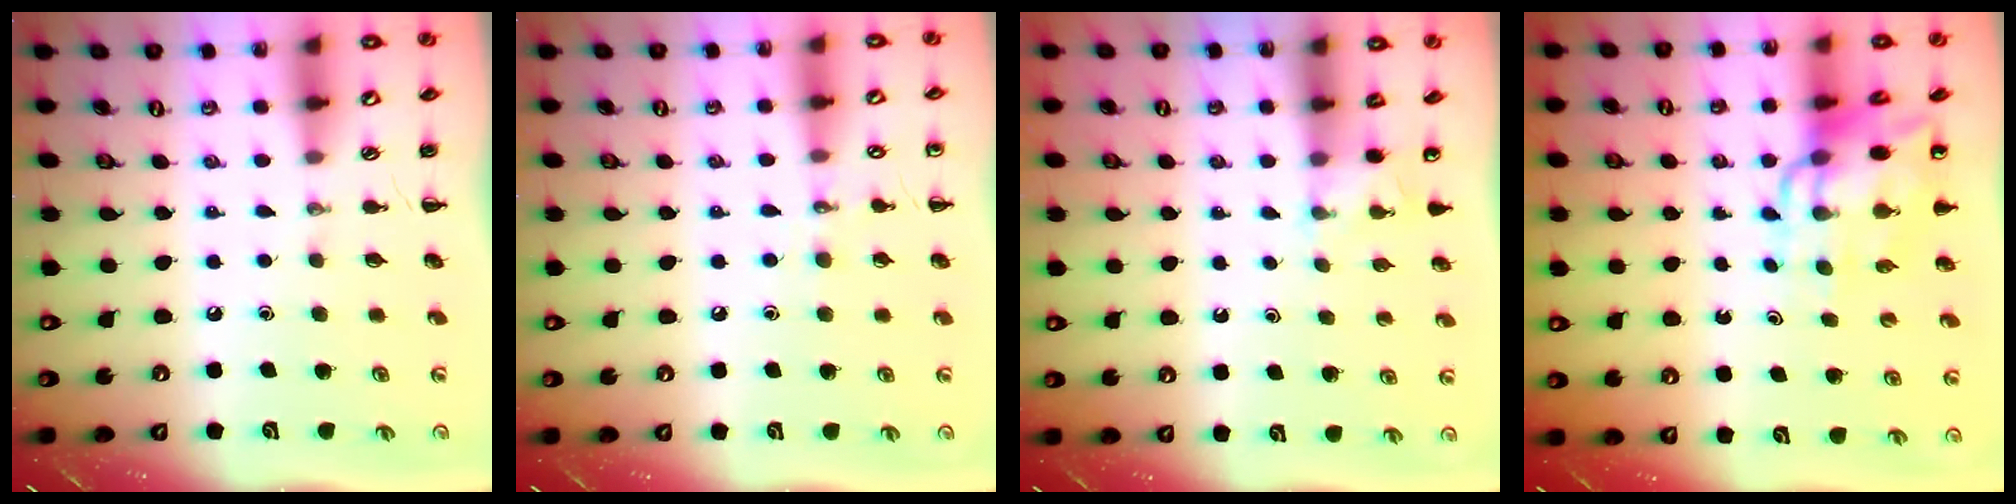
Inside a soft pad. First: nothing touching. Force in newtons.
{"total": 5.7, "press": 5.5, "slide": 1.5}
{"total": 2.2, "press": 2.2, "slide": 0.6}
{"total": 11.9, "press": 11.4, "slide": 3.3}